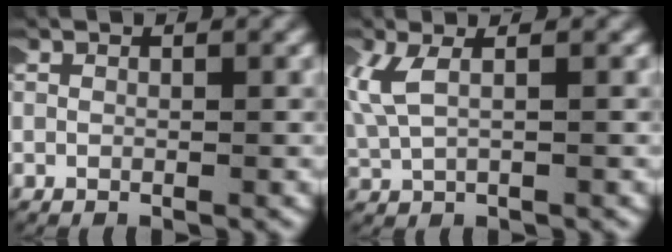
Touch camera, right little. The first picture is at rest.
{"total": 2.5, "force": [1.1, 1.0, 2.0], "torque": [-0.051, 0.010, 0.023]}